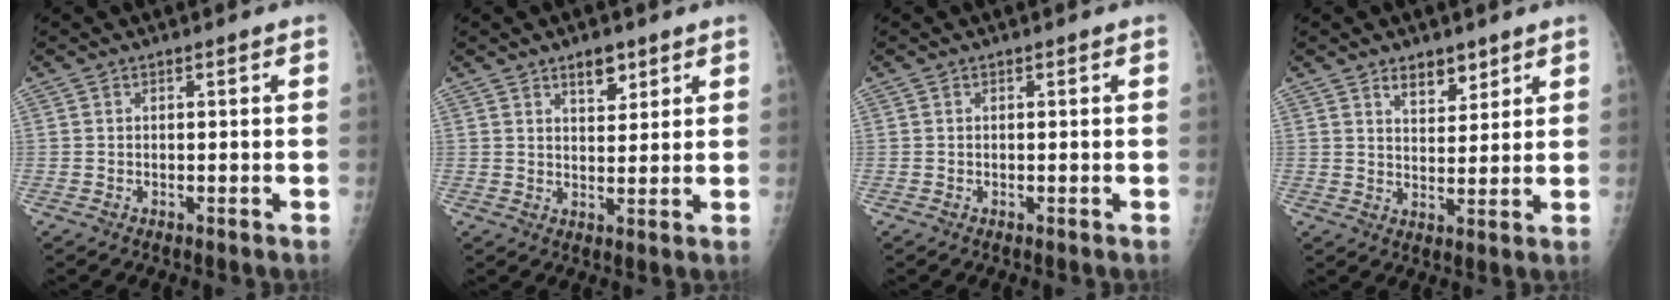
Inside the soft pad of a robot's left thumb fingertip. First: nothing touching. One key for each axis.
{"total": 4.8, "fx": 3.1, "fy": 2.3, "fz": 2.8, "tx": -0.022, "ty": -0.019, "tz": 0.049}
{"total": 0.0}
{"total": 5.5, "fx": 3.8, "fy": 2.9, "fz": 2.8, "tx": -0.019, "ty": -0.027, "tz": 0.064}